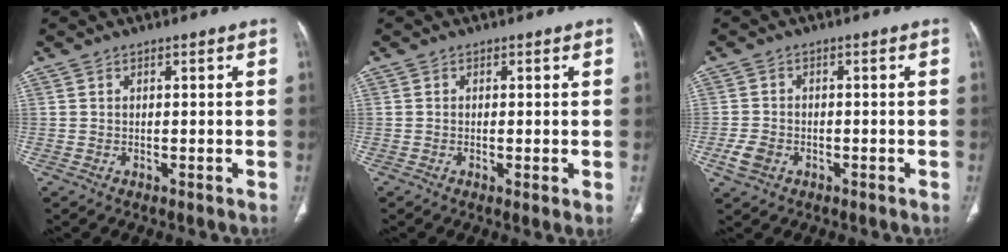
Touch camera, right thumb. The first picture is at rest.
{"total": 1.9, "force": [-0.2, 0.3, 1.8], "torque": [-0.042, -0.009, -0.006]}
{"total": 3.9, "force": [-1.6, 2.8, 2.1], "torque": [-0.045, 0.006, -0.027]}